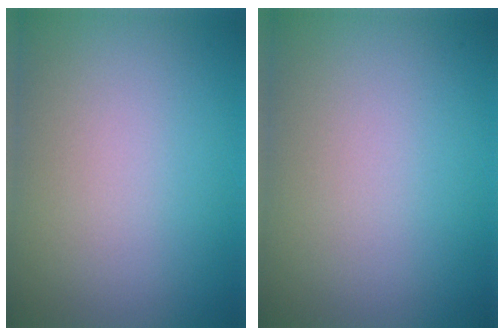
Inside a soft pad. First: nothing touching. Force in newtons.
{"total": 0.0}